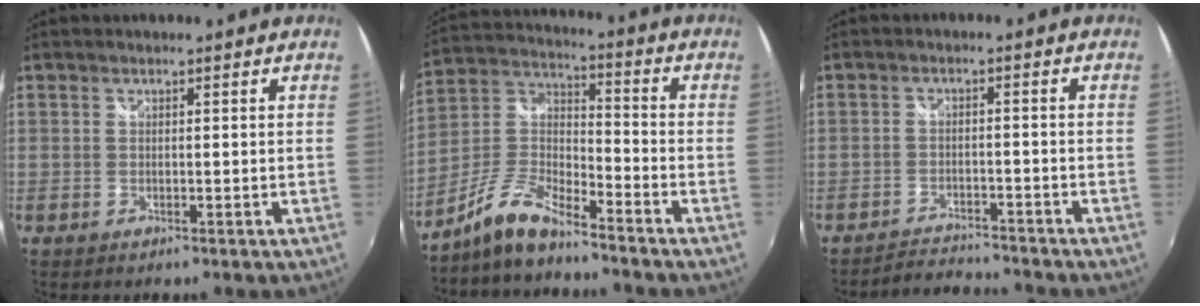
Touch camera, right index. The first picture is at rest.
{"total": 9.7, "force": [-7.8, 2.1, 5.4], "torque": [-0.132, 0.019, -0.160]}
{"total": 5.8, "force": [-5.8, 0.4, 0.5], "torque": [-0.033, 0.001, -0.098]}